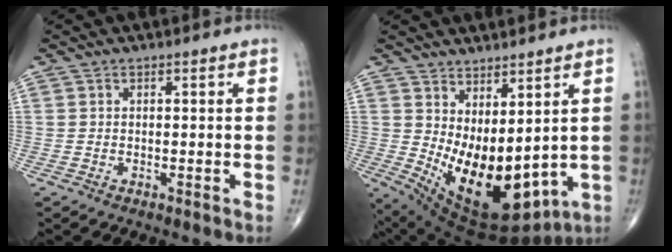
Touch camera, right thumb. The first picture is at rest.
{"total": 17.2, "force": [0.9, 8.5, 15.0], "torque": [-0.242, -0.042, 0.054]}